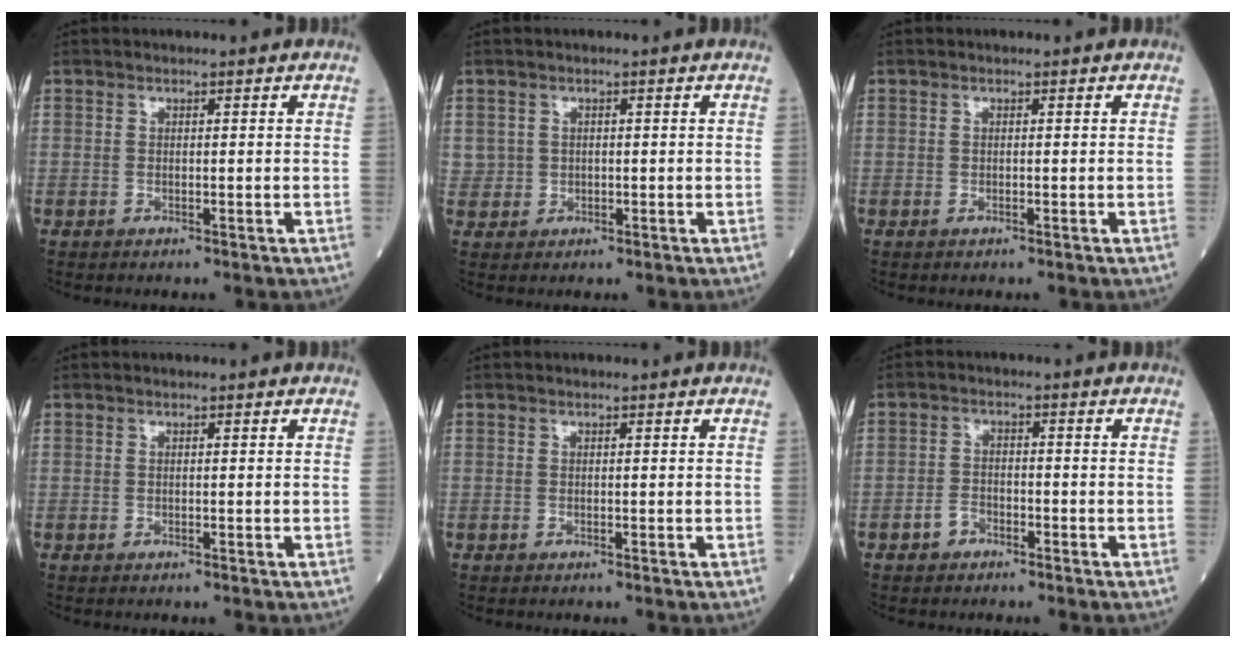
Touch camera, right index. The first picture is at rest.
{"total": 2.2, "force": [0.5, 2.1, 0.2], "torque": [0.005, 0.005, 0.010]}
{"total": 0.0}
{"total": 0.0}
{"total": 0.0}
{"total": 2.3, "force": [-1.5, 1.5, 0.9], "torque": [-0.017, 0.005, -0.028]}